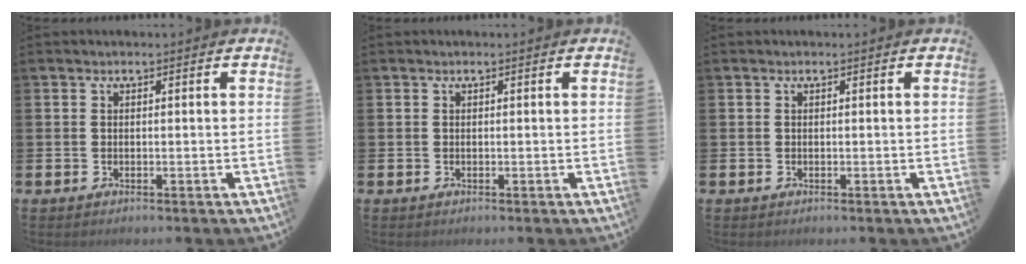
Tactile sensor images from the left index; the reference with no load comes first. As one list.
[{"total": 0.0}, {"total": 0.0}]